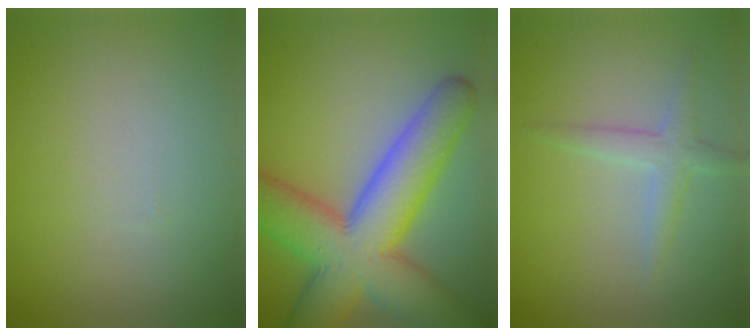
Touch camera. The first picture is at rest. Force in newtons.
{"total": 11.8, "press": 11.8, "slide": 0.6}
{"total": 2.1, "press": 2.1, "slide": 0.1}